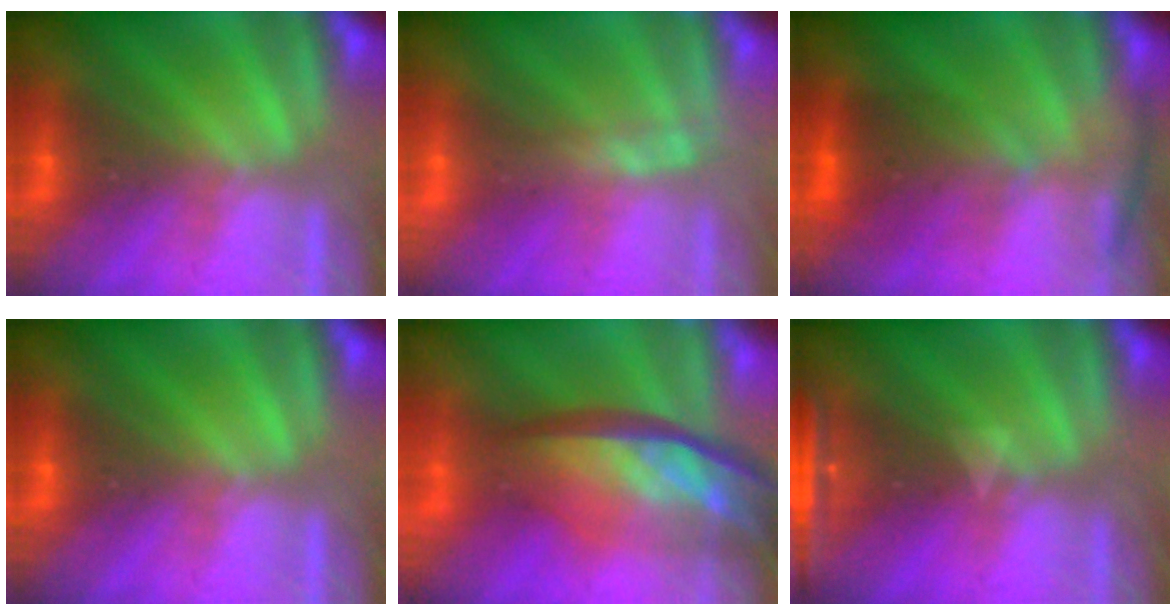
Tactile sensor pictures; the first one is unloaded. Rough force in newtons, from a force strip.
{"total": 2.6}
{"total": 2.7}
{"total": 0.0}
{"total": 9.1}
{"total": 9.1}